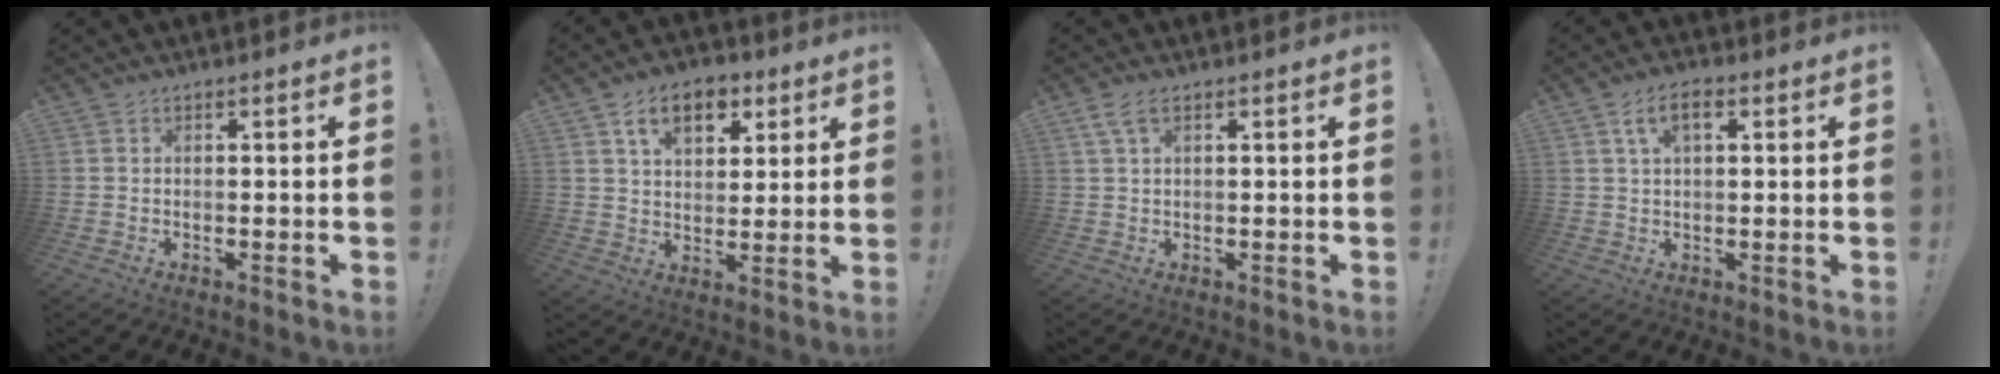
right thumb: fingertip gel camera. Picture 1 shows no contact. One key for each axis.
{"total": 11.8, "fx": 5.8, "fy": 7.3, "fz": 7.2, "tx": -0.101, "ty": -0.012, "tz": 0.104}
{"total": 4.1, "fx": 1.9, "fy": 1.7, "fz": 3.2, "tx": -0.065, "ty": 0.005, "tz": 0.037}
{"total": 6.3, "fx": 2.4, "fy": 3.0, "fz": 4.9, "tx": -0.084, "ty": 0.003, "tz": 0.042}